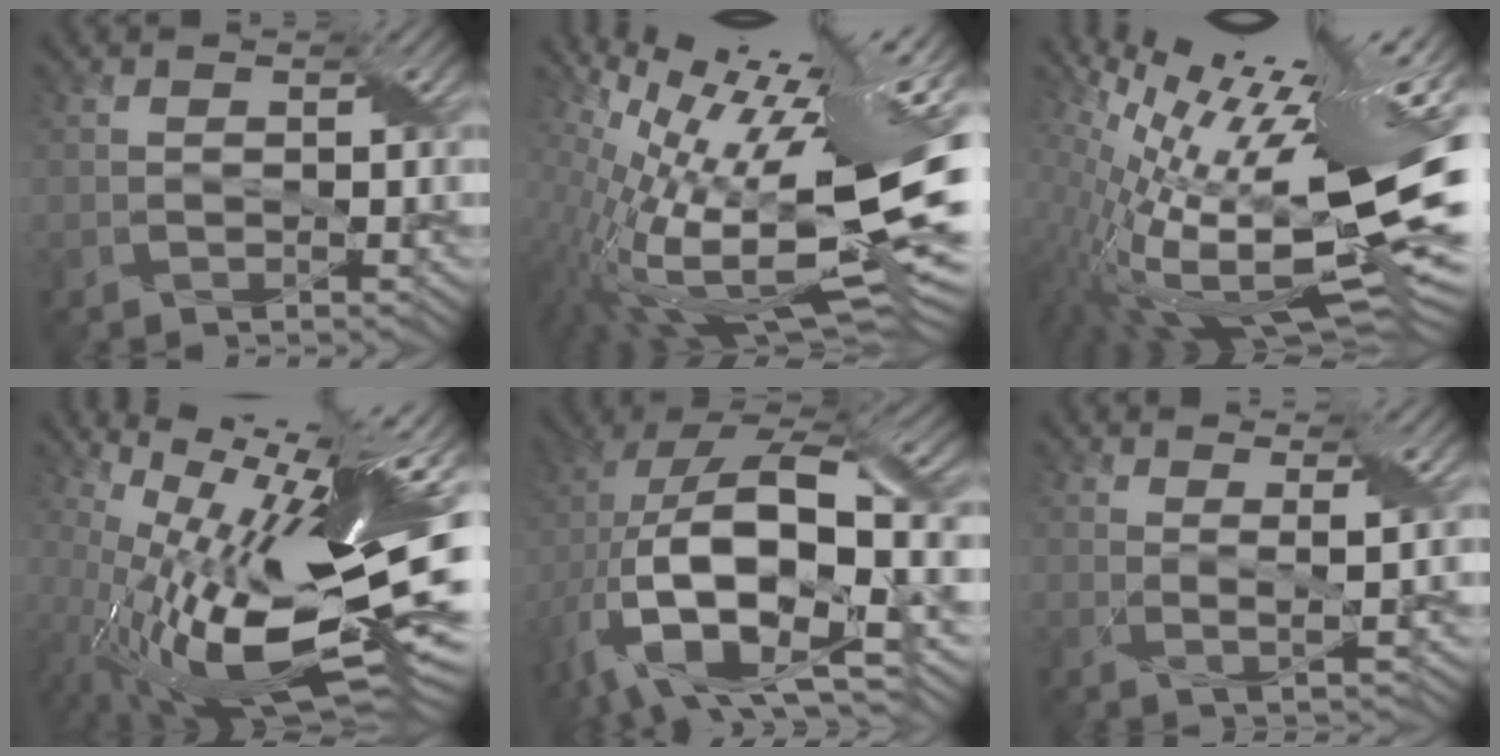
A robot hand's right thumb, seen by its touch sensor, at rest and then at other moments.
{"total": 19.6, "force": [0.5, 6.0, 18.7], "torque": [-0.275, 0.020, 0.025]}
{"total": 19.7, "force": [2.4, 5.3, 18.8], "torque": [-0.286, 0.021, 0.051]}
{"total": 19.6, "force": [-1.4, 5.9, 18.6], "torque": [-0.300, 0.010, -0.028]}
{"total": 18.5, "force": [-2.1, 9.4, 15.8], "torque": [-0.314, -0.020, -0.020]}
{"total": 3.0, "force": [1.6, 0.2, 2.5], "torque": [-0.056, -0.003, 0.029]}